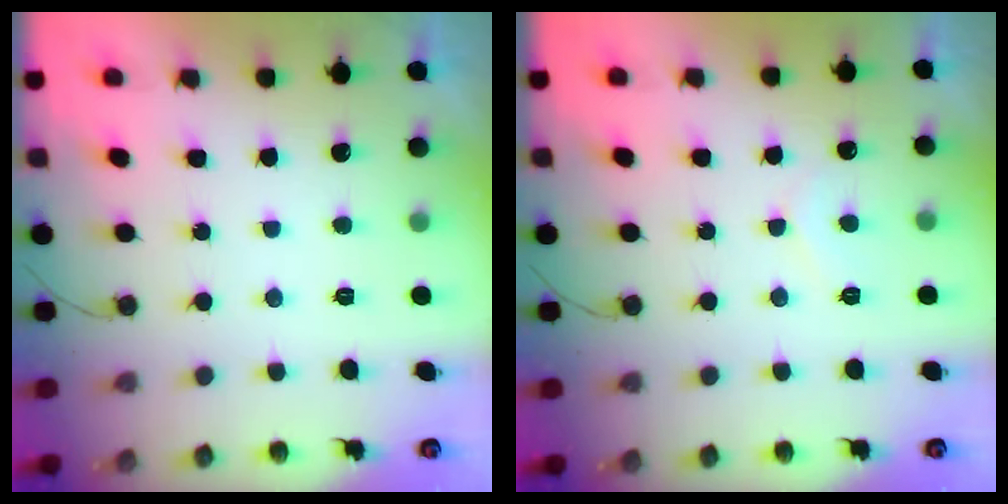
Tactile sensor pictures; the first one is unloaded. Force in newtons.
{"total": 4.8, "press": 4.8, "slide": 0.5}